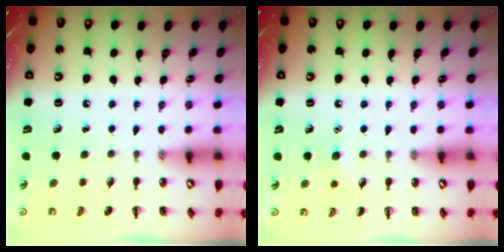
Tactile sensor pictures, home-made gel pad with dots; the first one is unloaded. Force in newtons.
{"total": 5.4, "press": 5.2, "slide": 1.1}